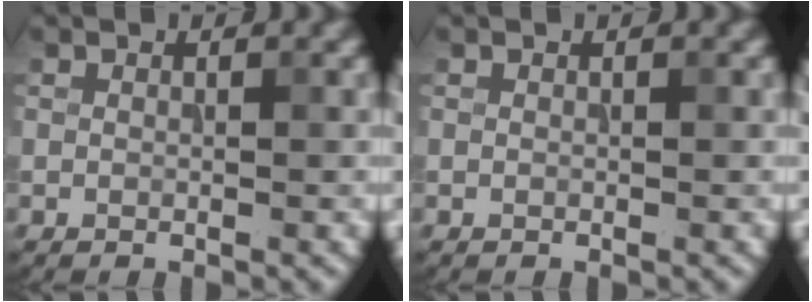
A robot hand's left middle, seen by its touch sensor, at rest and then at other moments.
{"total": 0.0}